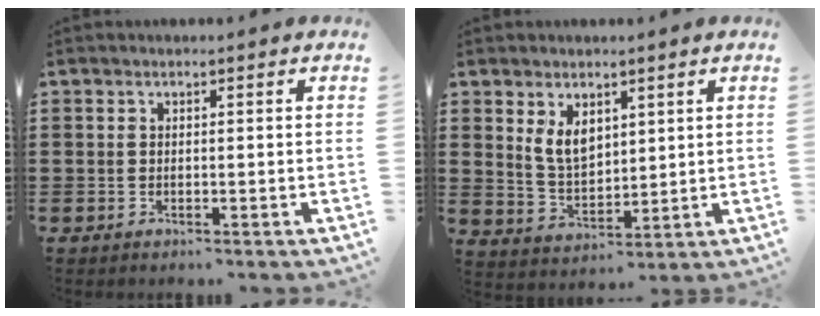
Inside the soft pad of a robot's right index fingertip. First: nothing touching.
{"total": 5.2, "force": [2.6, 2.9, 3.4], "torque": [-0.083, 0.005, 0.047]}